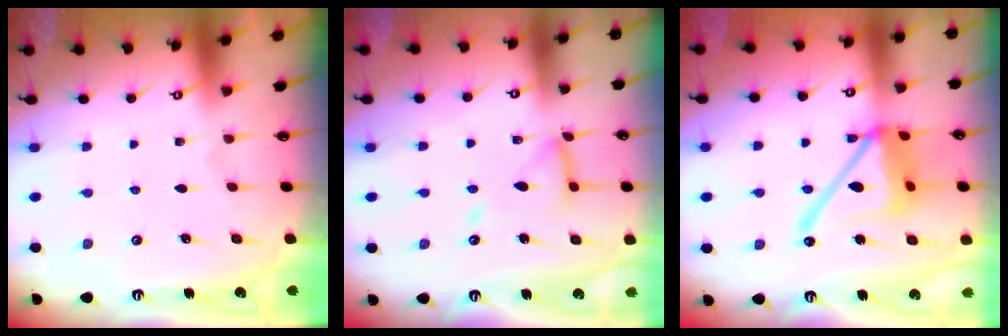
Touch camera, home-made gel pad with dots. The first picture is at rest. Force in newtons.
{"total": 11.8, "press": 11.7, "slide": 1.1}
{"total": 17.6, "press": 17.5, "slide": 1.8}